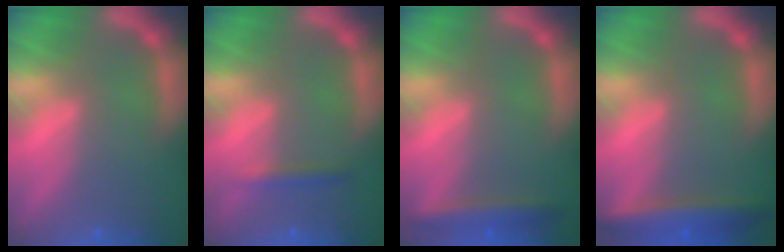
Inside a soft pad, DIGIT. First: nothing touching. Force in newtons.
{"total": 1.4}
{"total": 2.9}
{"total": 4.5}